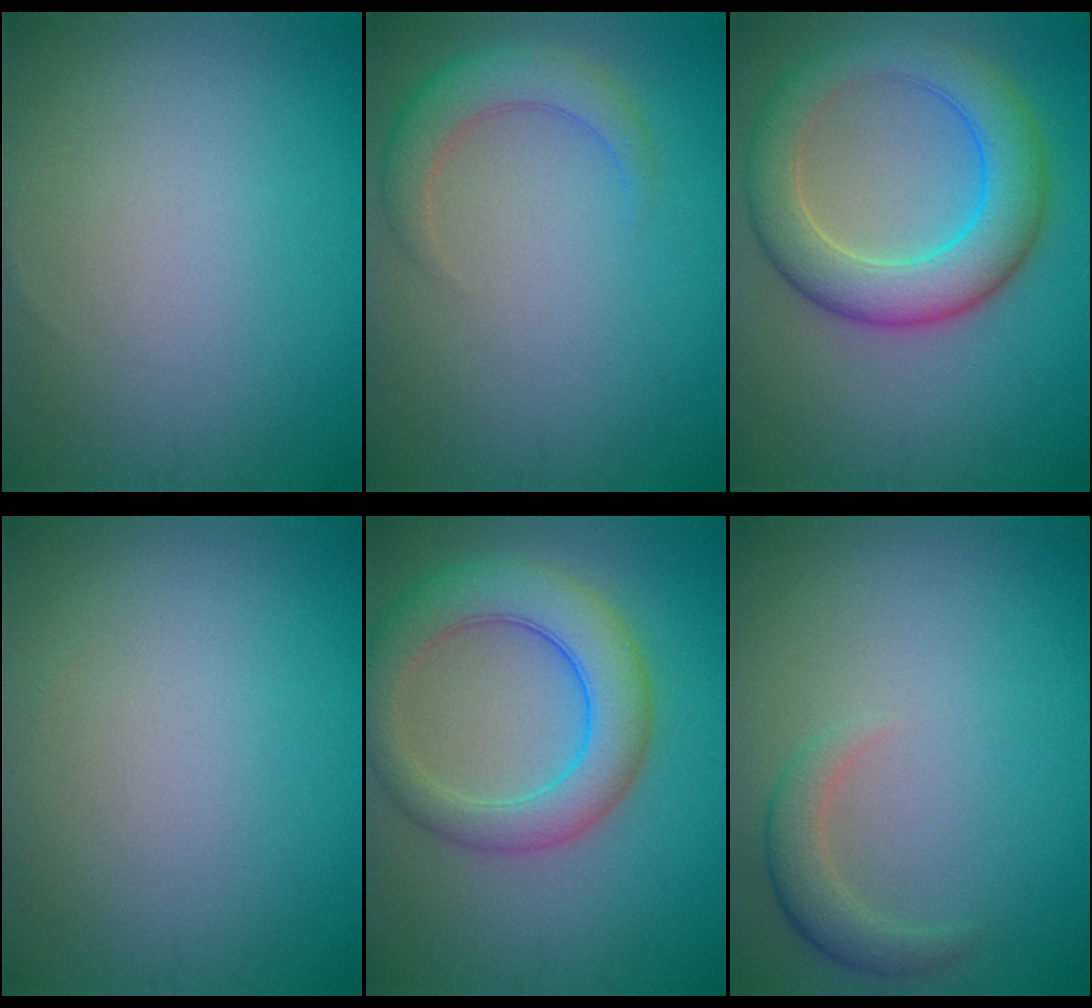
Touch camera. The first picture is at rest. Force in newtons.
{"total": 3.0, "press": 3.0, "slide": 0.3}
{"total": 7.3, "press": 7.3, "slide": 0.2}
{"total": 0.0}
{"total": 6.3, "press": 6.2, "slide": 0.3}
{"total": 2.3, "press": 2.3, "slide": 0.3}